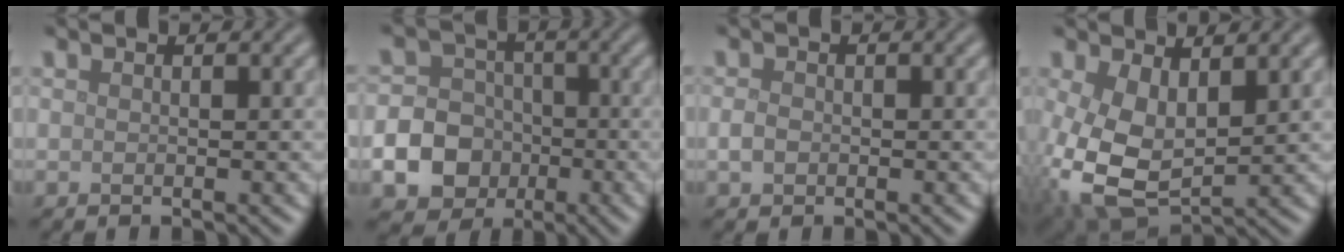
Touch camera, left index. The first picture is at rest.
{"total": 12.9, "force": [-4.2, 11.8, 3.3], "torque": [-0.094, -0.039, -0.088]}
{"total": 1.4, "force": [-0.3, 1.0, 0.8], "torque": [-0.018, -0.001, -0.008]}
{"total": 7.7, "force": [-0.3, 4.7, 6.1], "torque": [-0.152, -0.016, 0.004]}